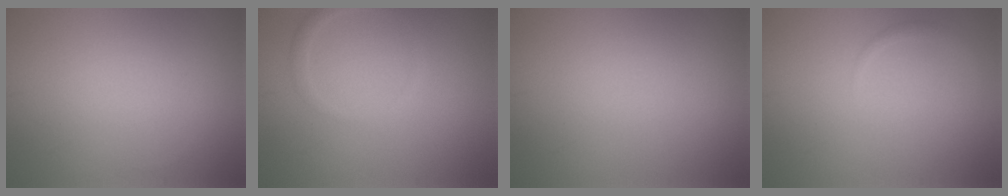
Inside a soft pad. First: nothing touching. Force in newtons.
{"total": 1.3, "press": 1.3, "slide": 0.0}
{"total": 0.0}
{"total": 0.8, "press": 0.8, "slide": 0.0}